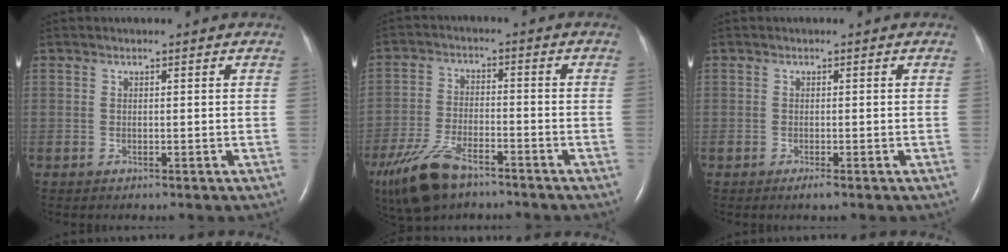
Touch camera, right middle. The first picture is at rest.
{"total": 11.9, "force": [-8.4, 4.5, 7.1], "torque": [-0.154, -0.016, -0.153]}
{"total": 1.0, "force": [-0.7, 0.0, 0.7], "torque": [-0.016, -0.003, -0.012]}